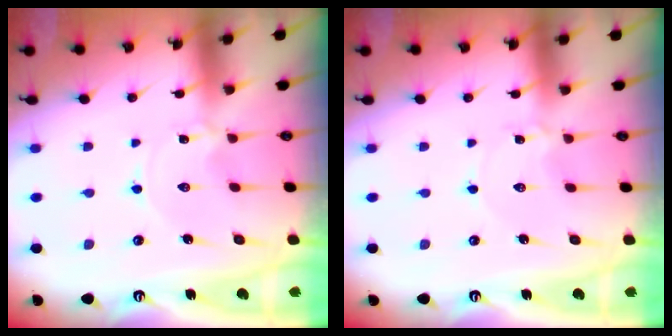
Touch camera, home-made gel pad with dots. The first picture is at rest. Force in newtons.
{"total": 1.4, "press": 1.4, "slide": 0.1}